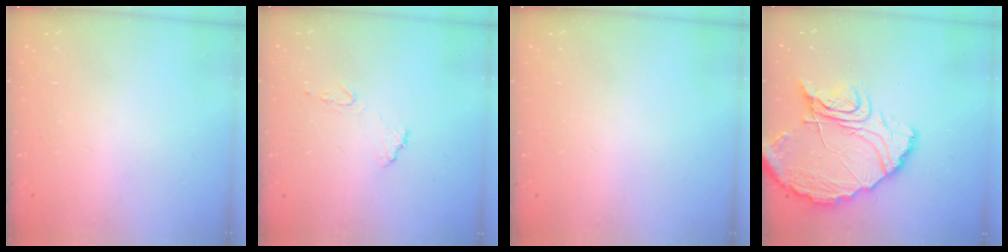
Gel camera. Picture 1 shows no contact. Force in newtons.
{"total": 9.2, "press": 9.2, "slide": 0.5}
{"total": 0.0}
{"total": 18.0, "press": 17.9, "slide": 1.6}